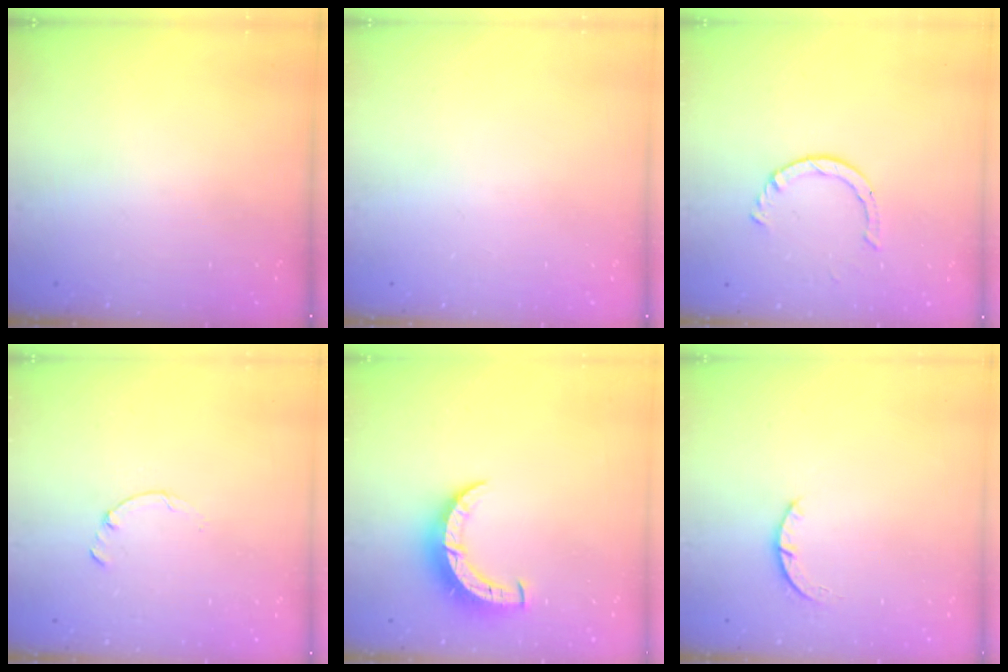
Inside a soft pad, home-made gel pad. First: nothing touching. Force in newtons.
{"total": 0.0}
{"total": 2.3, "press": 2.3, "slide": 0.2}
{"total": 0.0}
{"total": 8.2, "press": 8.1, "slide": 1.0}
{"total": 2.4, "press": 2.4, "slide": 0.3}